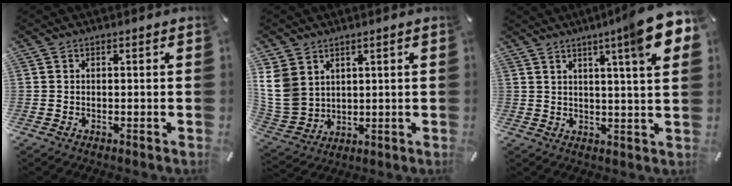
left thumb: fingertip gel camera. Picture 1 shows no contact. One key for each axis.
{"total": 10.0, "fx": 3.6, "fy": 8.4, "fz": 4.2, "tx": -0.141, "ty": -0.013, "tz": 0.068}
{"total": 12.2, "fx": 6.4, "fy": 0.1, "fz": 10.4, "tx": -0.159, "ty": -0.033, "tz": 0.094}